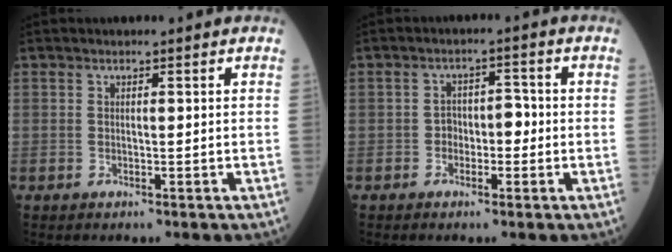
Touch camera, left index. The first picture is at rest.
{"total": 3.3, "force": [-0.8, 1.9, 2.6], "torque": [-0.033, 0.017, -0.014]}